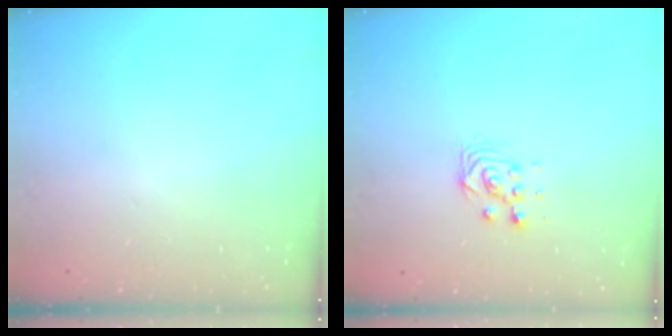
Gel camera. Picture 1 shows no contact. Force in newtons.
{"total": 5.3, "press": 5.2, "slide": 0.2}